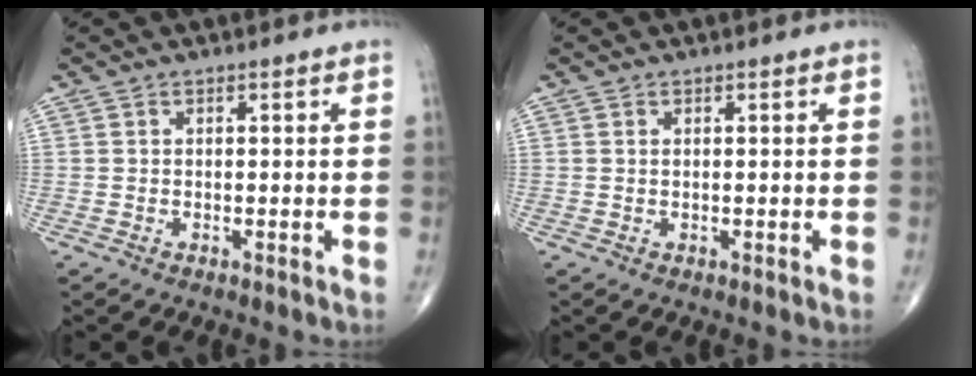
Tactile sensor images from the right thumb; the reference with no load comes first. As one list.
[{"total": 0.0}]